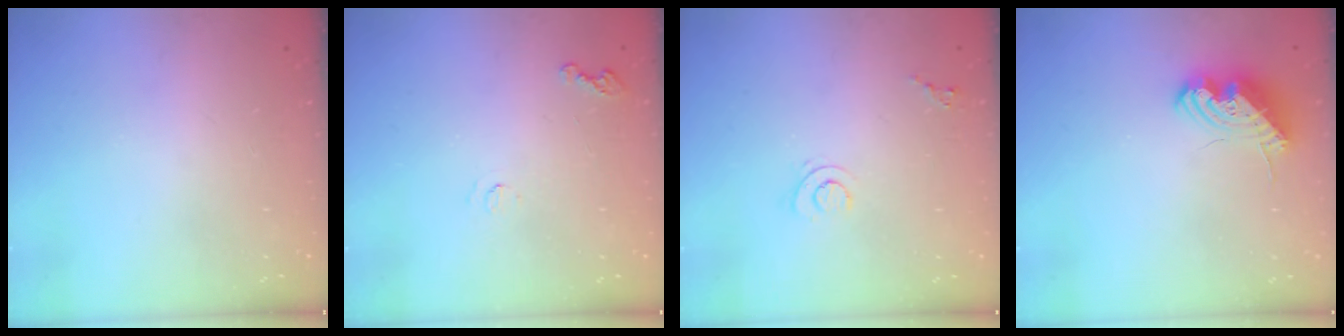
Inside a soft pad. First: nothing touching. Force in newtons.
{"total": 3.9, "press": 3.8, "slide": 0.5}
{"total": 6.6, "press": 6.5, "slide": 0.7}
{"total": 11.9, "press": 11.8, "slide": 0.9}